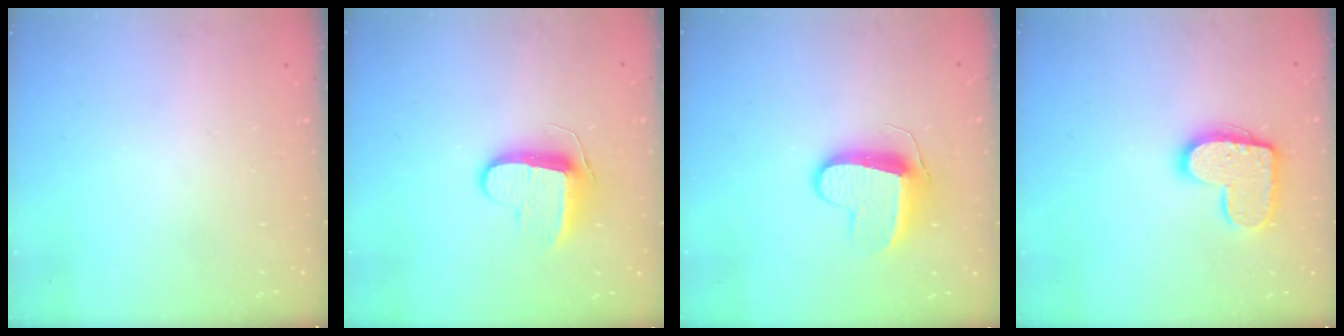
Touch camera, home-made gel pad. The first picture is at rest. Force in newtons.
{"total": 9.7, "press": 9.7, "slide": 0.4}
{"total": 10.4, "press": 10.4, "slide": 0.5}
{"total": 13.7, "press": 13.7, "slide": 0.6}